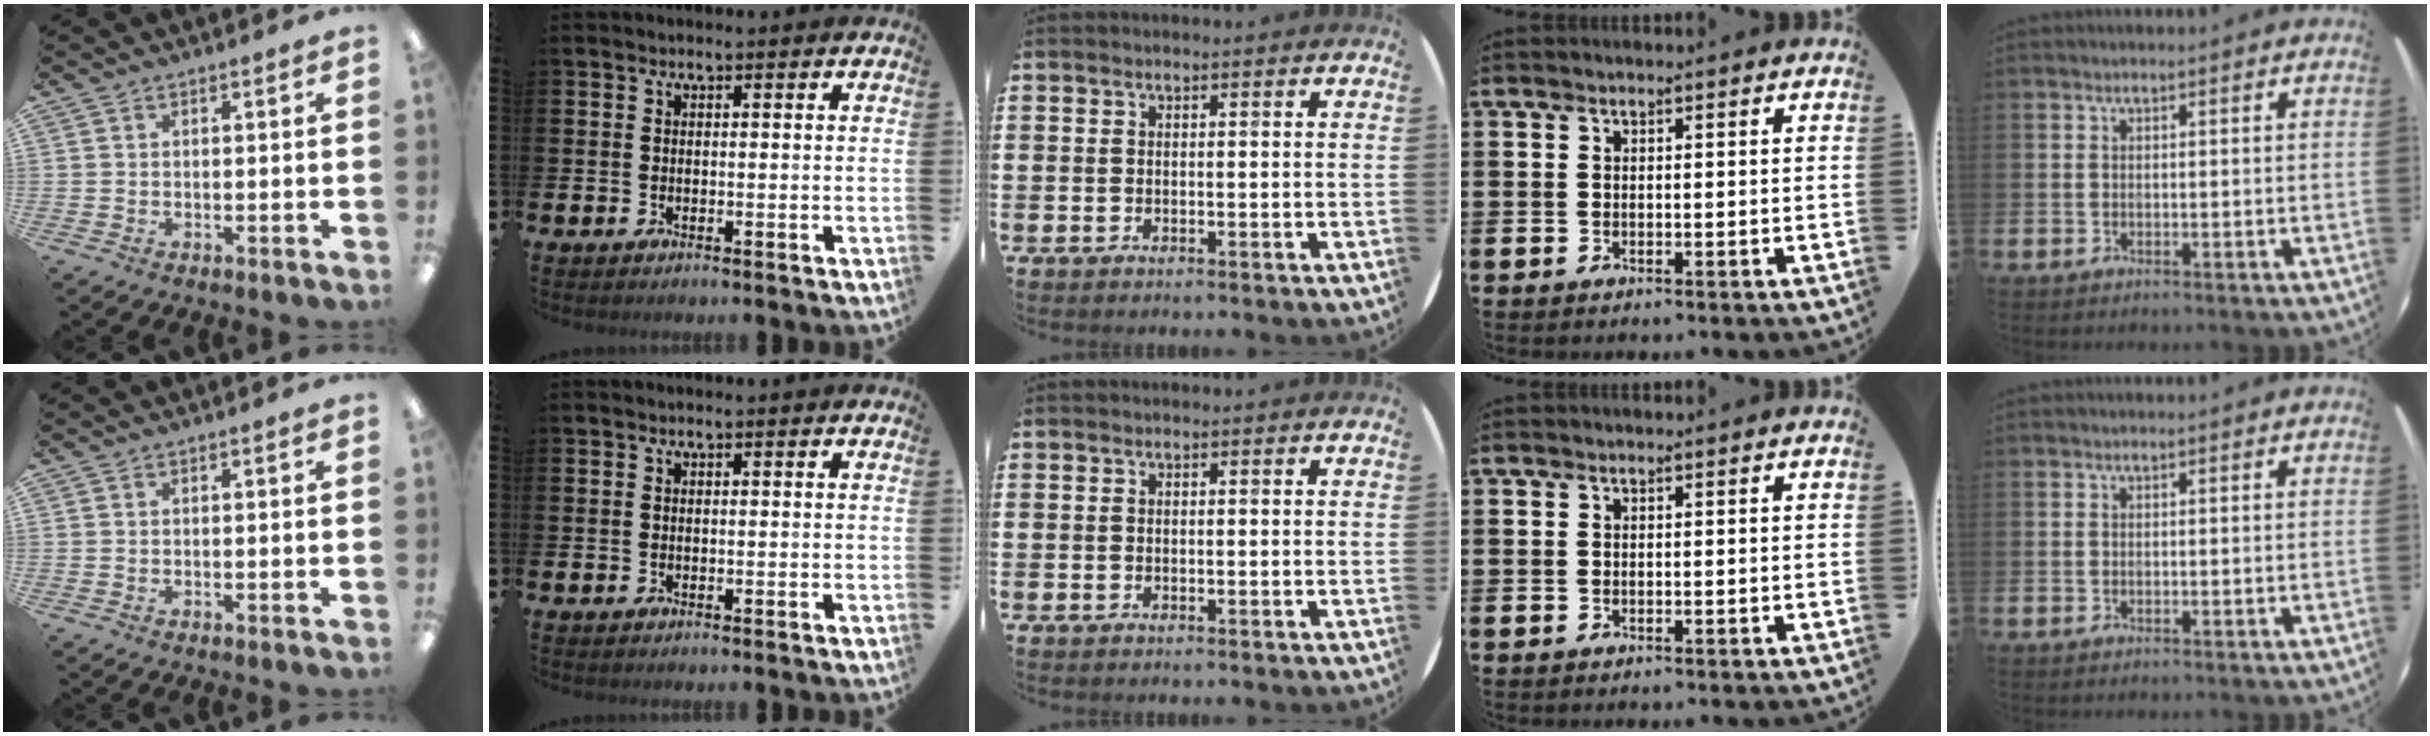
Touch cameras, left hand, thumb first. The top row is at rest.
{}